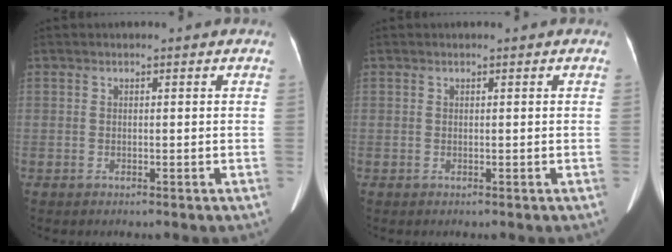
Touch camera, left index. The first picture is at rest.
{"total": 0.0}